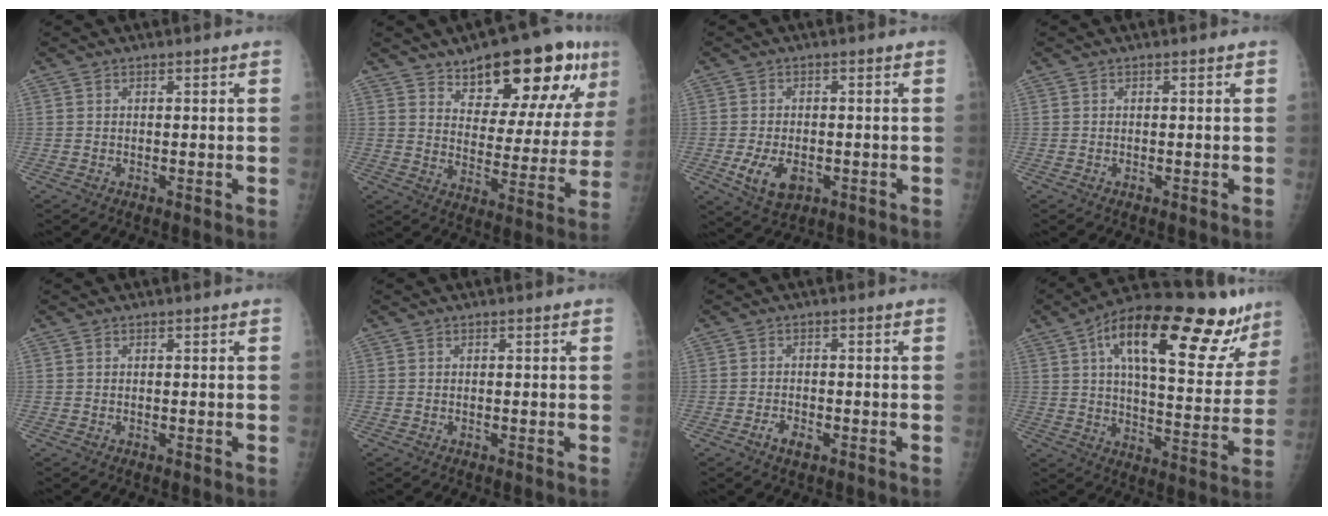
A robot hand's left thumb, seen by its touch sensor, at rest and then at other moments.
{"total": 20.0, "force": [11.6, 7.8, 14.3], "torque": [-0.157, -0.044, 0.173]}
{"total": 6.5, "force": [-2.0, 4.0, 4.7], "torque": [-0.082, -0.004, -0.025]}
{"total": 0.0}
{"total": 0.0}
{"total": 0.0}
{"total": 2.5, "force": [-1.4, 1.3, 1.6], "torque": [-0.030, 0.006, -0.024]}
{"total": 26.5, "force": [14.8, 9.3, 19.9], "torque": [-0.255, -0.014, 0.224]}